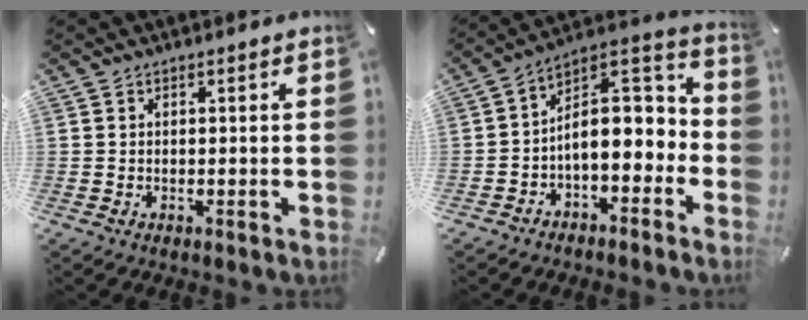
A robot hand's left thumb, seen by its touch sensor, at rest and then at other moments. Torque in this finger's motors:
{"motor_torque": [1.49, 3.51, 0.83, -0.21, 0.23]}